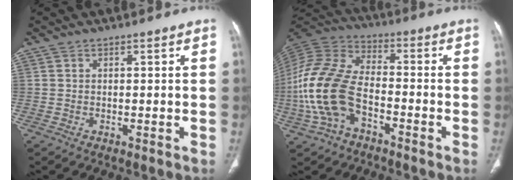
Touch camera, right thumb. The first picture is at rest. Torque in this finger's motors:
{"motor_torque": [0.22, 1.32, 1.90, -0.65, 0.63]}